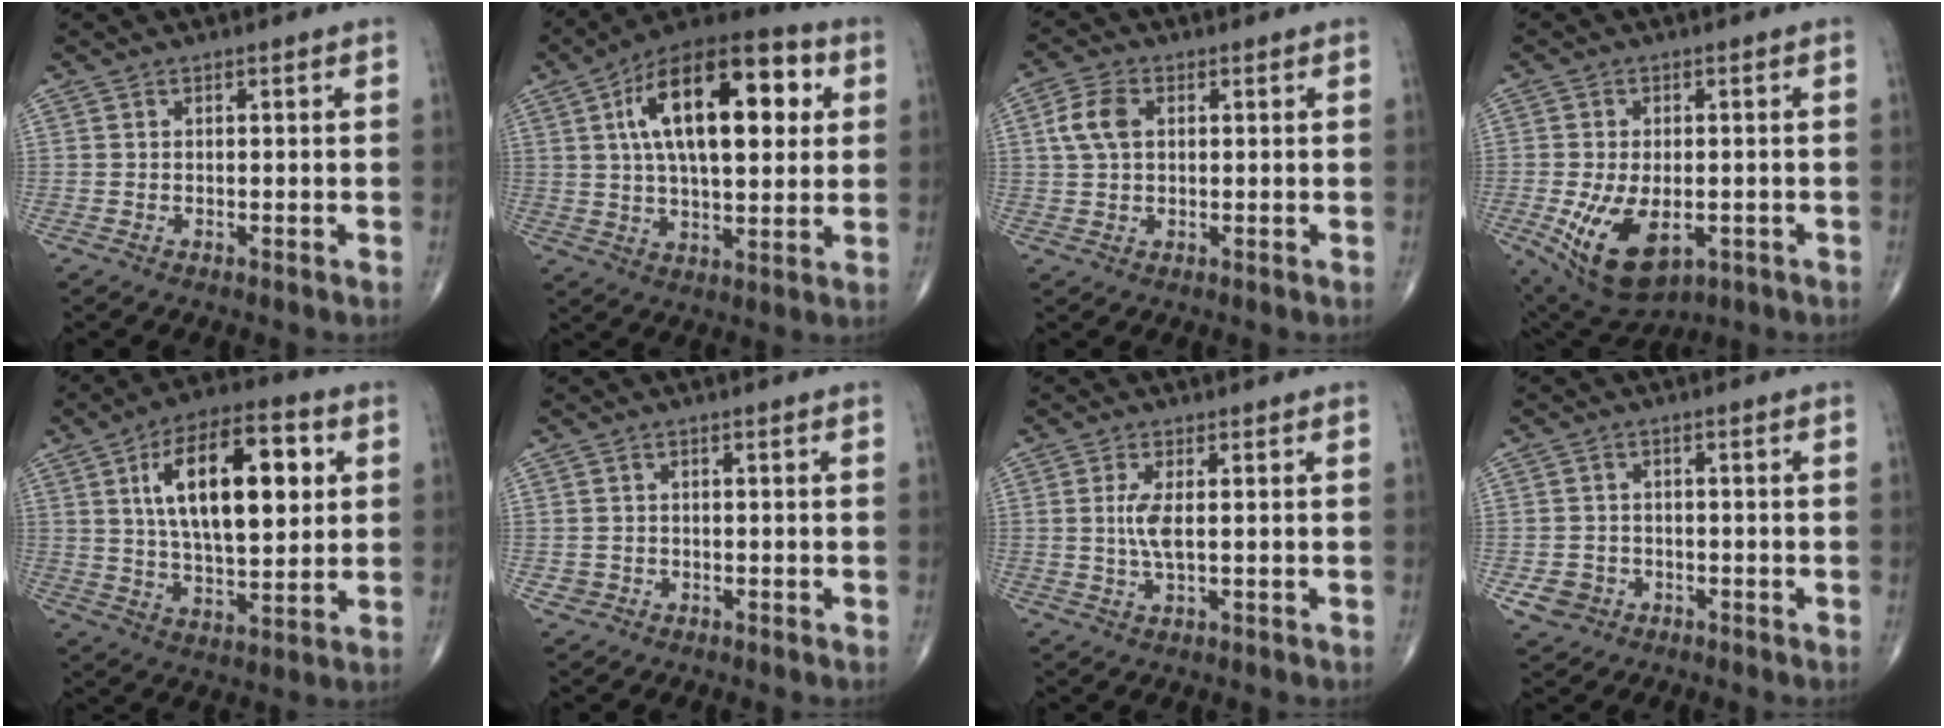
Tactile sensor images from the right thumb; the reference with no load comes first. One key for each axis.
{"total": 23.1, "fx": 6.0, "fy": 10.5, "fz": 19.6, "tx": -0.296, "ty": 0.010, "tz": 0.085}
{"total": 5.6, "fx": 1.3, "fy": 3.6, "fz": 4.1, "tx": -0.088, "ty": 0.008, "tz": 0.022}
{"total": 12.8, "fx": -3.8, "fy": 7.3, "fz": 9.9, "tx": -0.169, "ty": -0.003, "tz": -0.042}
{"total": 19.9, "fx": 5.1, "fy": 8.8, "fz": 17.1, "tx": -0.255, "ty": -0.003, "tz": 0.080}
{"total": 1.5, "fx": -0.5, "fy": 1.4, "fz": 0.1, "tx": 0.006, "ty": 0.007, "tz": -0.009}
{"total": 3.9, "fx": 0.4, "fy": 0.9, "fz": 3.7, "tx": -0.091, "ty": -0.007, "tz": 0.008}
{"total": 4.2, "fx": -1.6, "fy": 3.7, "fz": 1.0, "tx": -0.002, "ty": 0.010, "tz": -0.023}